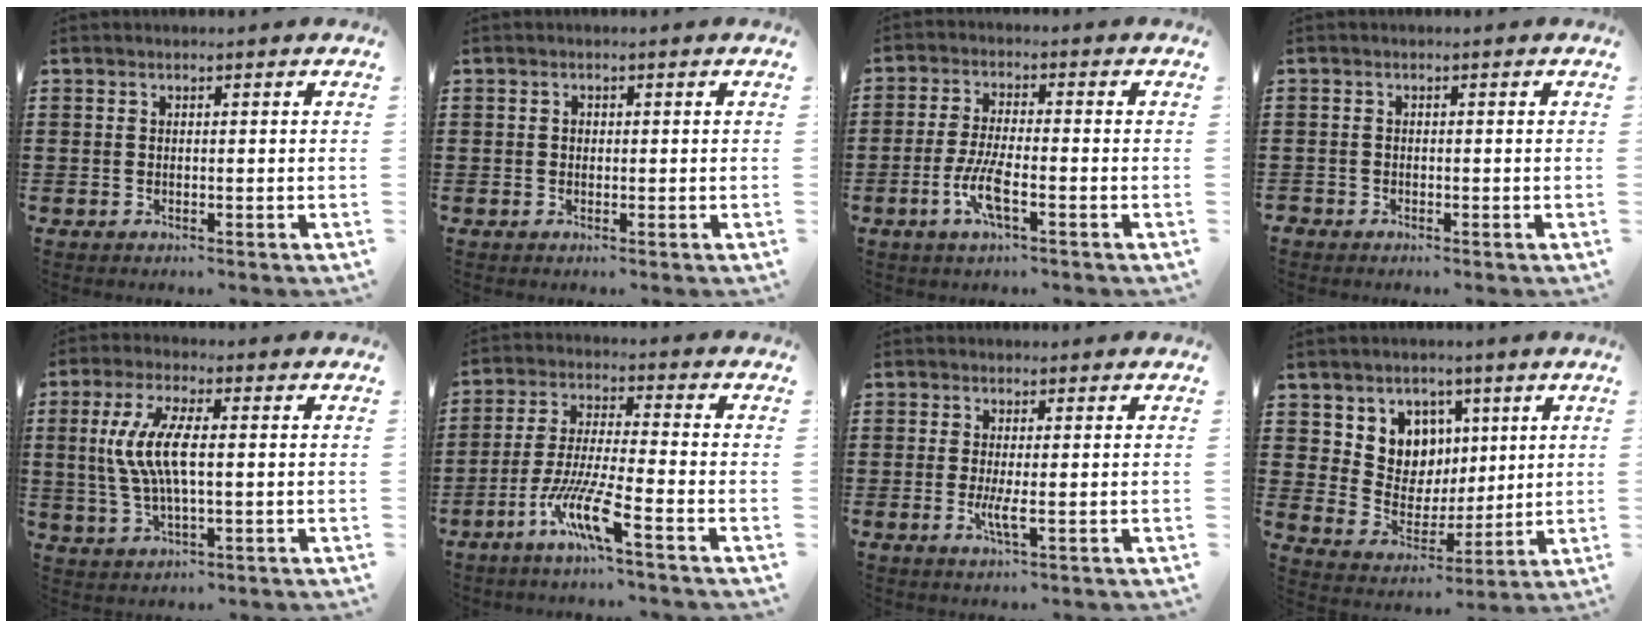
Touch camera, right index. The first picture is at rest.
{"total": 0.6, "force": [0.0, 0.5, 0.3], "torque": [-0.009, 0.001, 0.000]}
{"total": 5.8, "force": [-2.3, 1.3, 5.1], "torque": [-0.111, -0.010, -0.047]}
{"total": 0.8, "force": [-0.7, 0.3, -0.1], "torque": [0.001, 0.002, -0.016]}
{"total": 8.8, "force": [0.4, 2.8, 8.3], "torque": [-0.188, -0.005, -0.003]}
{"total": 9.7, "force": [-5.7, 0.7, 7.8], "torque": [-0.172, -0.010, -0.114]}
{"total": 2.9, "force": [-0.6, 0.1, 2.8], "torque": [-0.048, -0.006, -0.010]}
{"total": 6.9, "force": [3.3, 6.1, 0.2], "torque": [-0.046, -0.030, 0.061]}